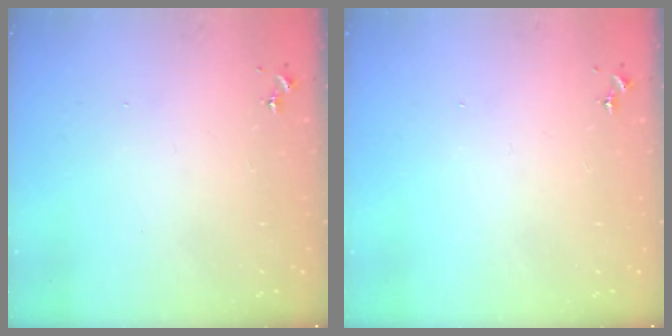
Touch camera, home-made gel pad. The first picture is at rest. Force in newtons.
{"total": 0.0}